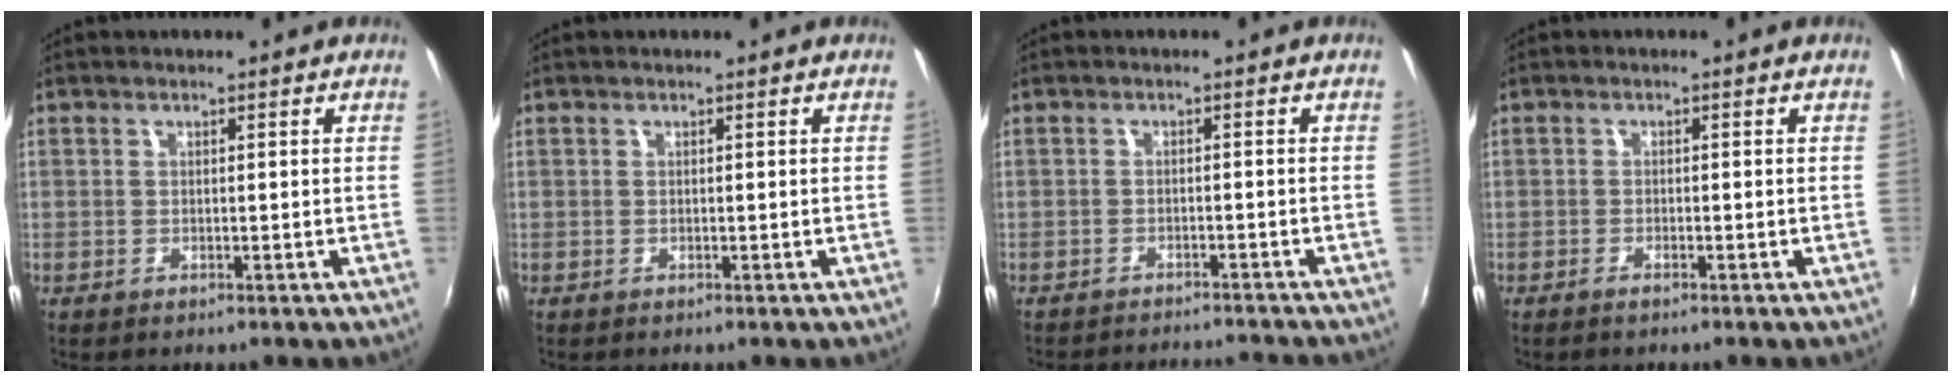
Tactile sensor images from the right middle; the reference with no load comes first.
{"total": 0.0}
{"total": 9.6, "force": [-9.0, 0.9, 3.2], "torque": [-0.073, -0.007, -0.126]}
{"total": 1.2, "force": [-1.0, 0.1, 0.7], "torque": [-0.018, 0.000, -0.020]}